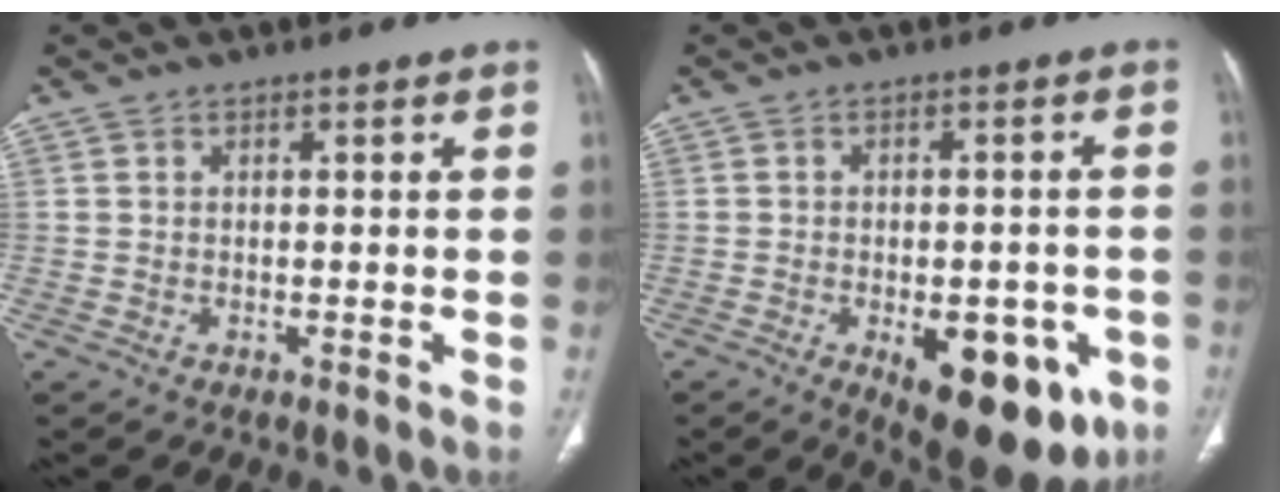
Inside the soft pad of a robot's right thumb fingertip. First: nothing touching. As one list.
[{"total": 15.8, "force": [-6.5, 7.8, 12.1], "torque": [-0.117, 0.011, -0.069]}]